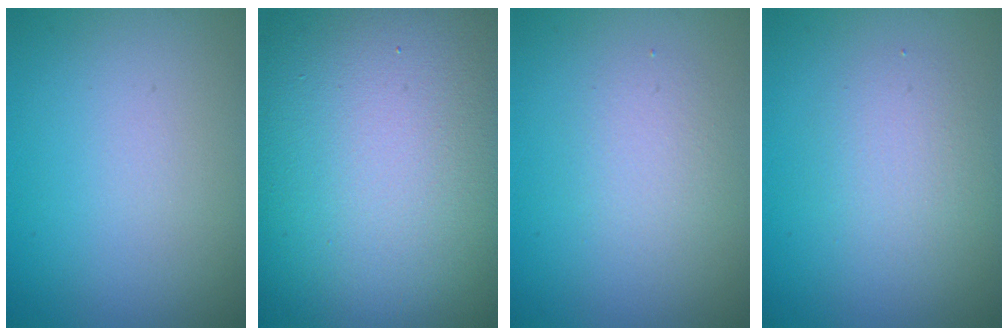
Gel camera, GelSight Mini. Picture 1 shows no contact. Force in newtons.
{"total": 23.2, "press": 23.2, "slide": 1.1}
{"total": 2.1, "press": 2.1, "slide": 0.0}
{"total": 2.3, "press": 2.3, "slide": 0.2}